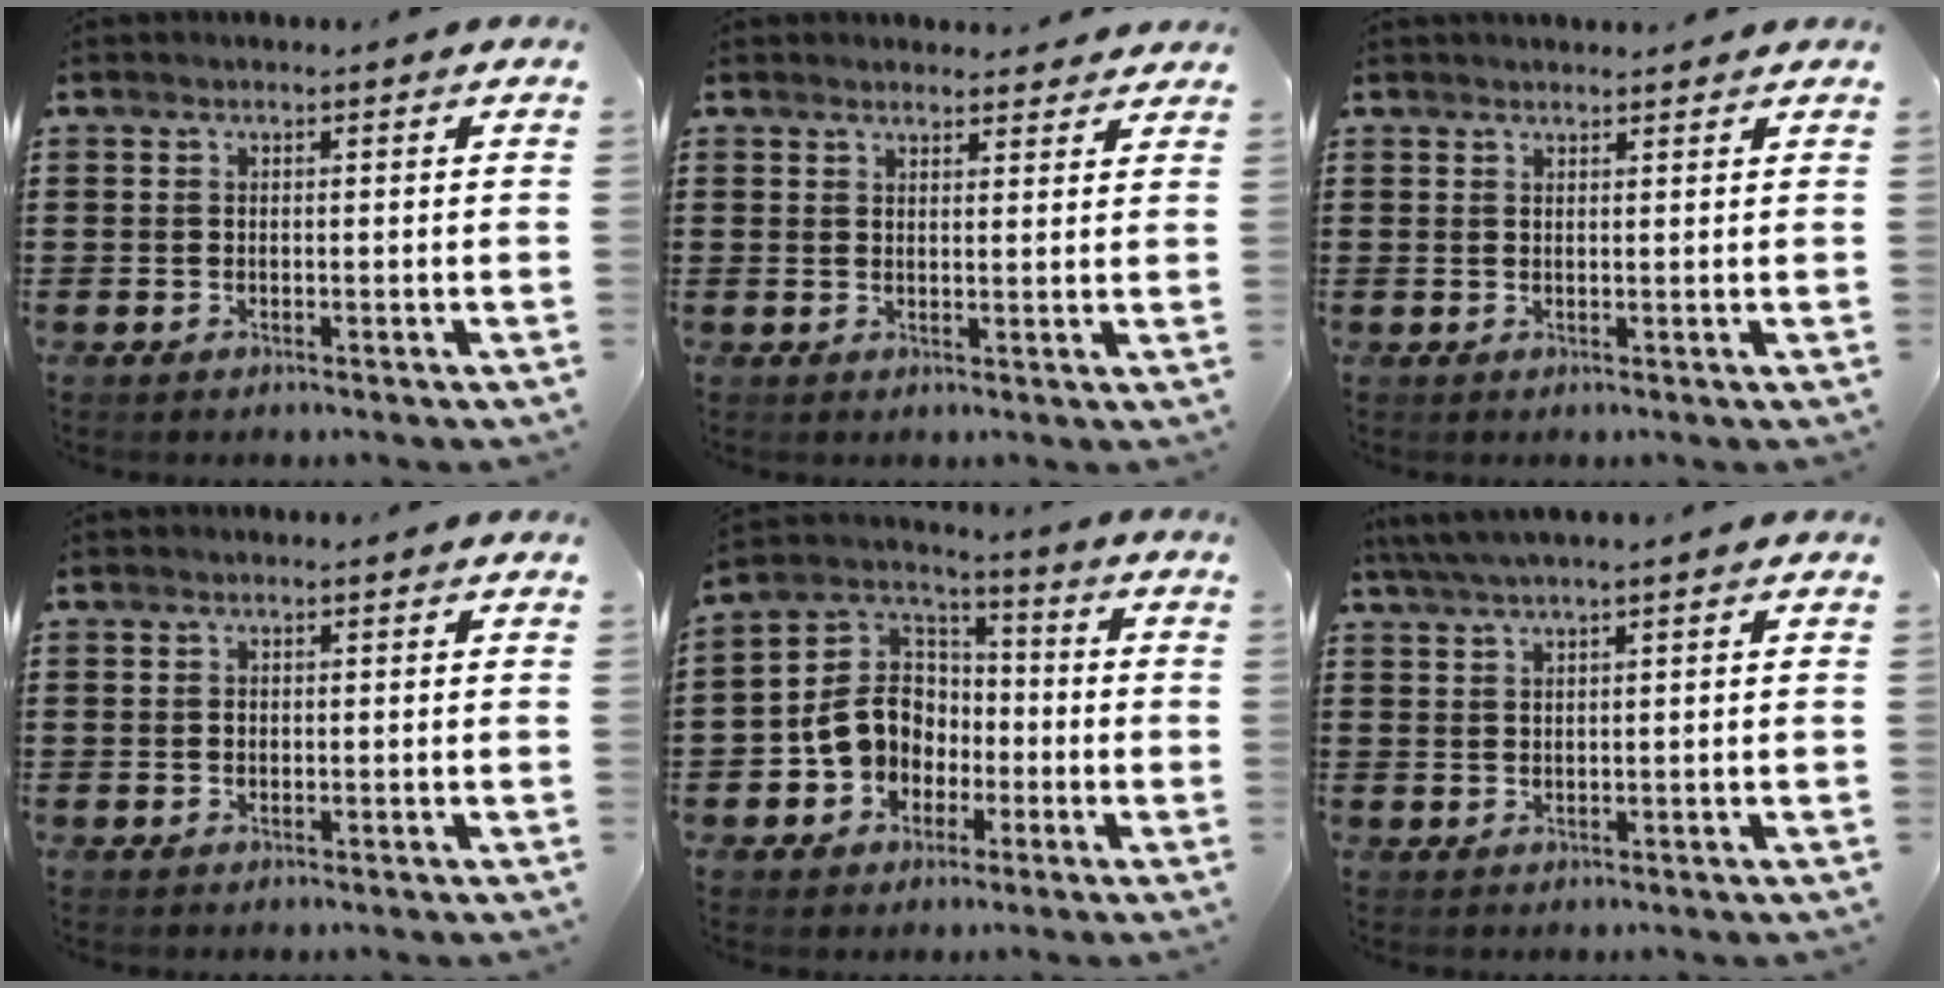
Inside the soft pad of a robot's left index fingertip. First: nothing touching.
{"total": 2.4, "force": [2.4, 0.4, 0.2], "torque": [-0.001, -0.005, 0.044]}
{"total": 1.2, "force": [1.2, 0.1, 0.1], "torque": [-0.004, 0.000, 0.024]}
{"total": 0.6, "force": [0.0, 0.5, 0.3], "torque": [-0.009, 0.002, 0.001]}
{"total": 9.5, "force": [-2.4, 8.5, 3.6], "torque": [-0.115, 0.021, -0.049]}
{"total": 2.0, "force": [1.2, -0.1, 1.7], "torque": [-0.032, 0.000, 0.022]}